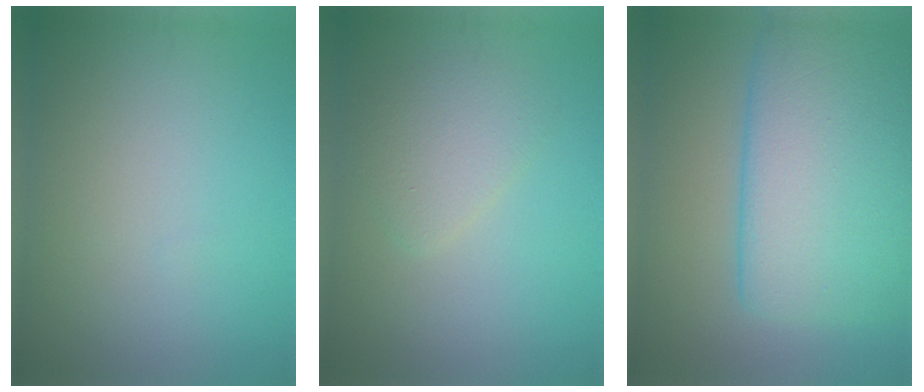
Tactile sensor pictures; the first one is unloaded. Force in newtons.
{"total": 2.5, "press": 2.5, "slide": 0.1}
{"total": 11.0, "press": 11.0, "slide": 0.6}